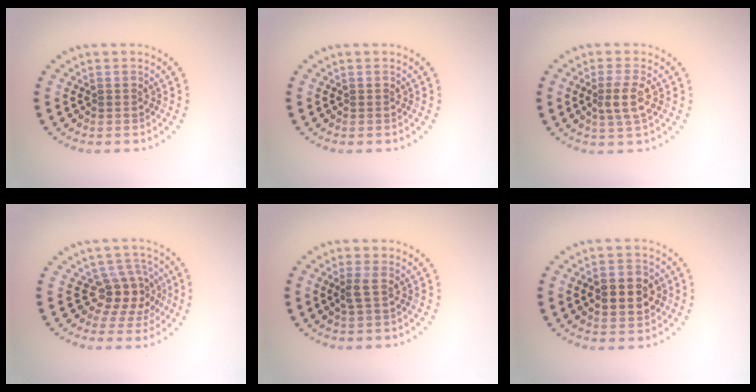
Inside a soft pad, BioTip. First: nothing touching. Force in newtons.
{"total": 0.0}
{"total": 2.5, "press": 2.2, "slide": 1.1}
{"total": 3.4, "press": 2.7, "slide": 2.0}
{"total": 1.2, "press": 1.0, "slide": 0.7}
{"total": 4.0, "press": 4.0, "slide": 0.1}